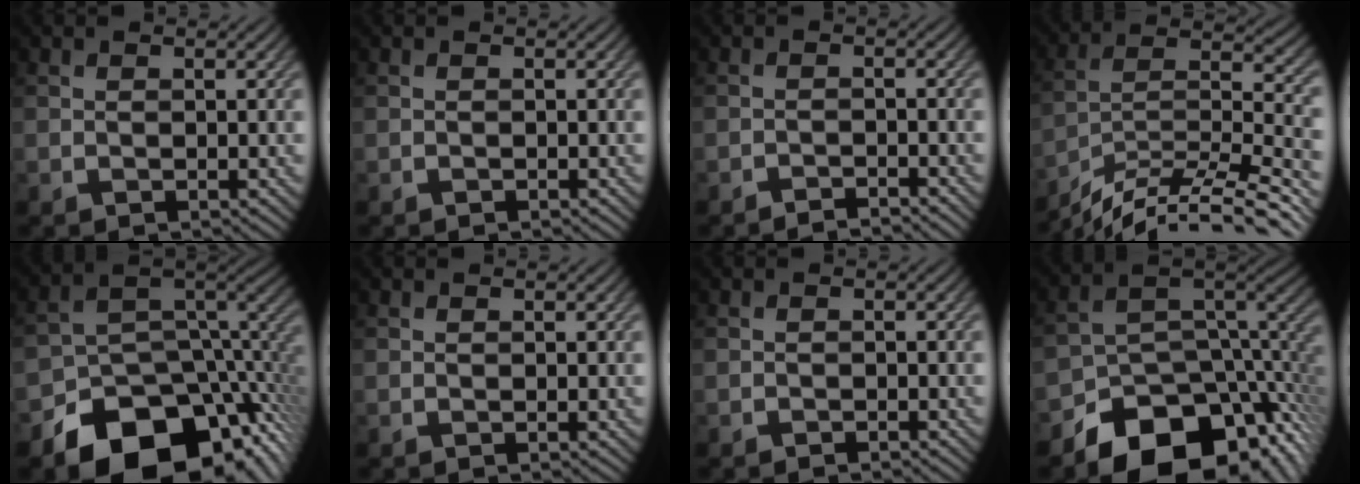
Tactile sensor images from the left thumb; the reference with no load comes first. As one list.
[{"total": 0.0}, {"total": 1.8, "force": [-1.8, 0.0, 0.4], "torque": [-0.002, 0.005, -0.033]}, {"total": 13.2, "force": [-10.7, 2.8, 7.2], "torque": [-0.129, 0.005, -0.189]}, {"total": 17.0, "force": [-10.3, 10.0, 9.1], "torque": [-0.165, -0.056, -0.142]}, {"total": 0.0}, {"total": 0.6, "force": [-0.5, 0.1, 0.1], "torque": [0.001, -0.001, -0.010]}, {"total": 15.9, "force": [-10.4, 8.5, 8.5], "torque": [-0.158, -0.036, -0.154]}]